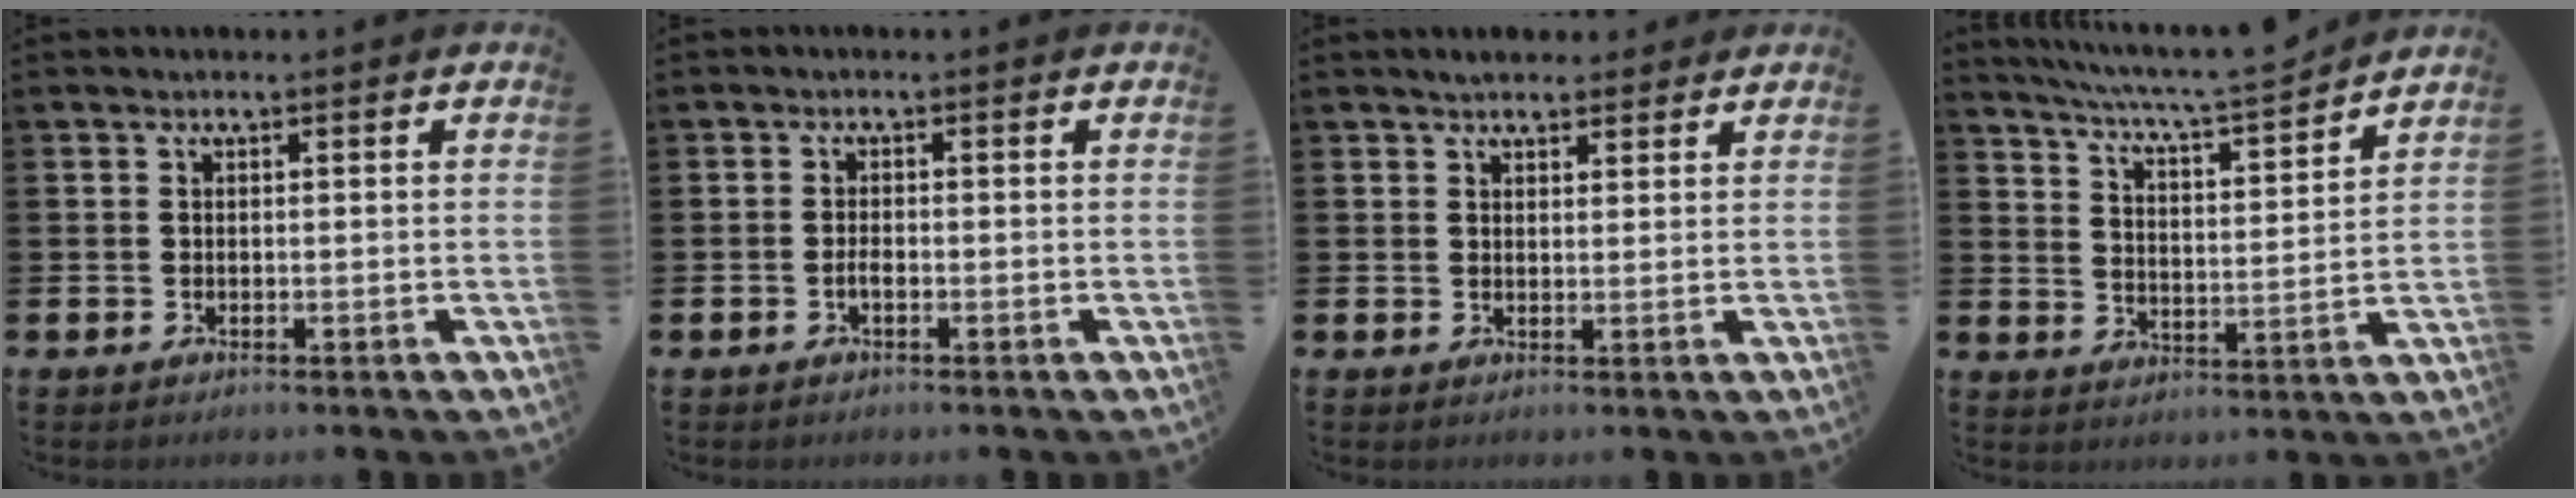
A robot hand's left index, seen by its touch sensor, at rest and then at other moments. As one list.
[{"total": 1.2, "force": [-0.6, 0.4, 0.9], "torque": [-0.017, -0.002, -0.012]}, {"total": 2.8, "force": [2.7, 0.9, 0.2], "torque": [0.000, -0.007, 0.047]}, {"total": 6.5, "force": [6.1, 0.0, 2.0], "torque": [-0.067, -0.050, 0.103]}]